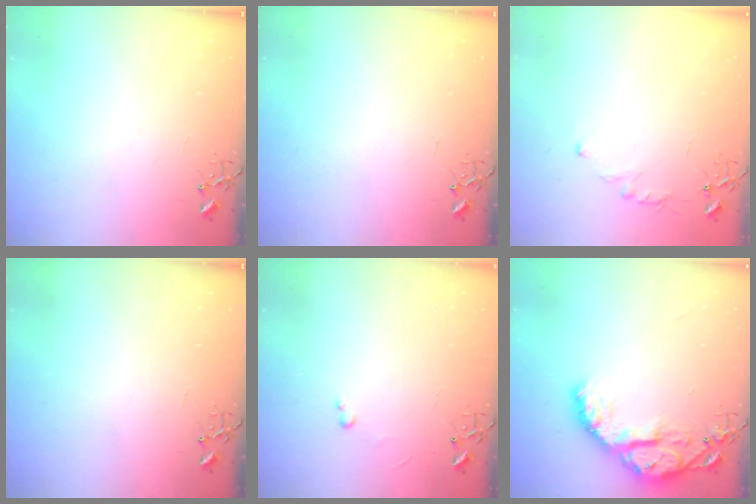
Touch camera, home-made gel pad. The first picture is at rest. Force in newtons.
{"total": 0.0}
{"total": 5.5, "press": 5.5, "slide": 0.6}
{"total": 0.0}
{"total": 2.6, "press": 2.6, "slide": 0.4}
{"total": 14.9, "press": 14.8, "slide": 1.5}